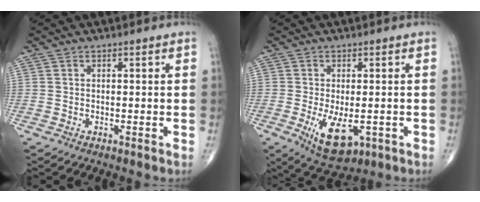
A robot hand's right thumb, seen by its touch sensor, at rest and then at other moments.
{"total": 8.6, "force": [-2.5, 4.1, 7.1], "torque": [-0.113, -0.016, -0.028]}